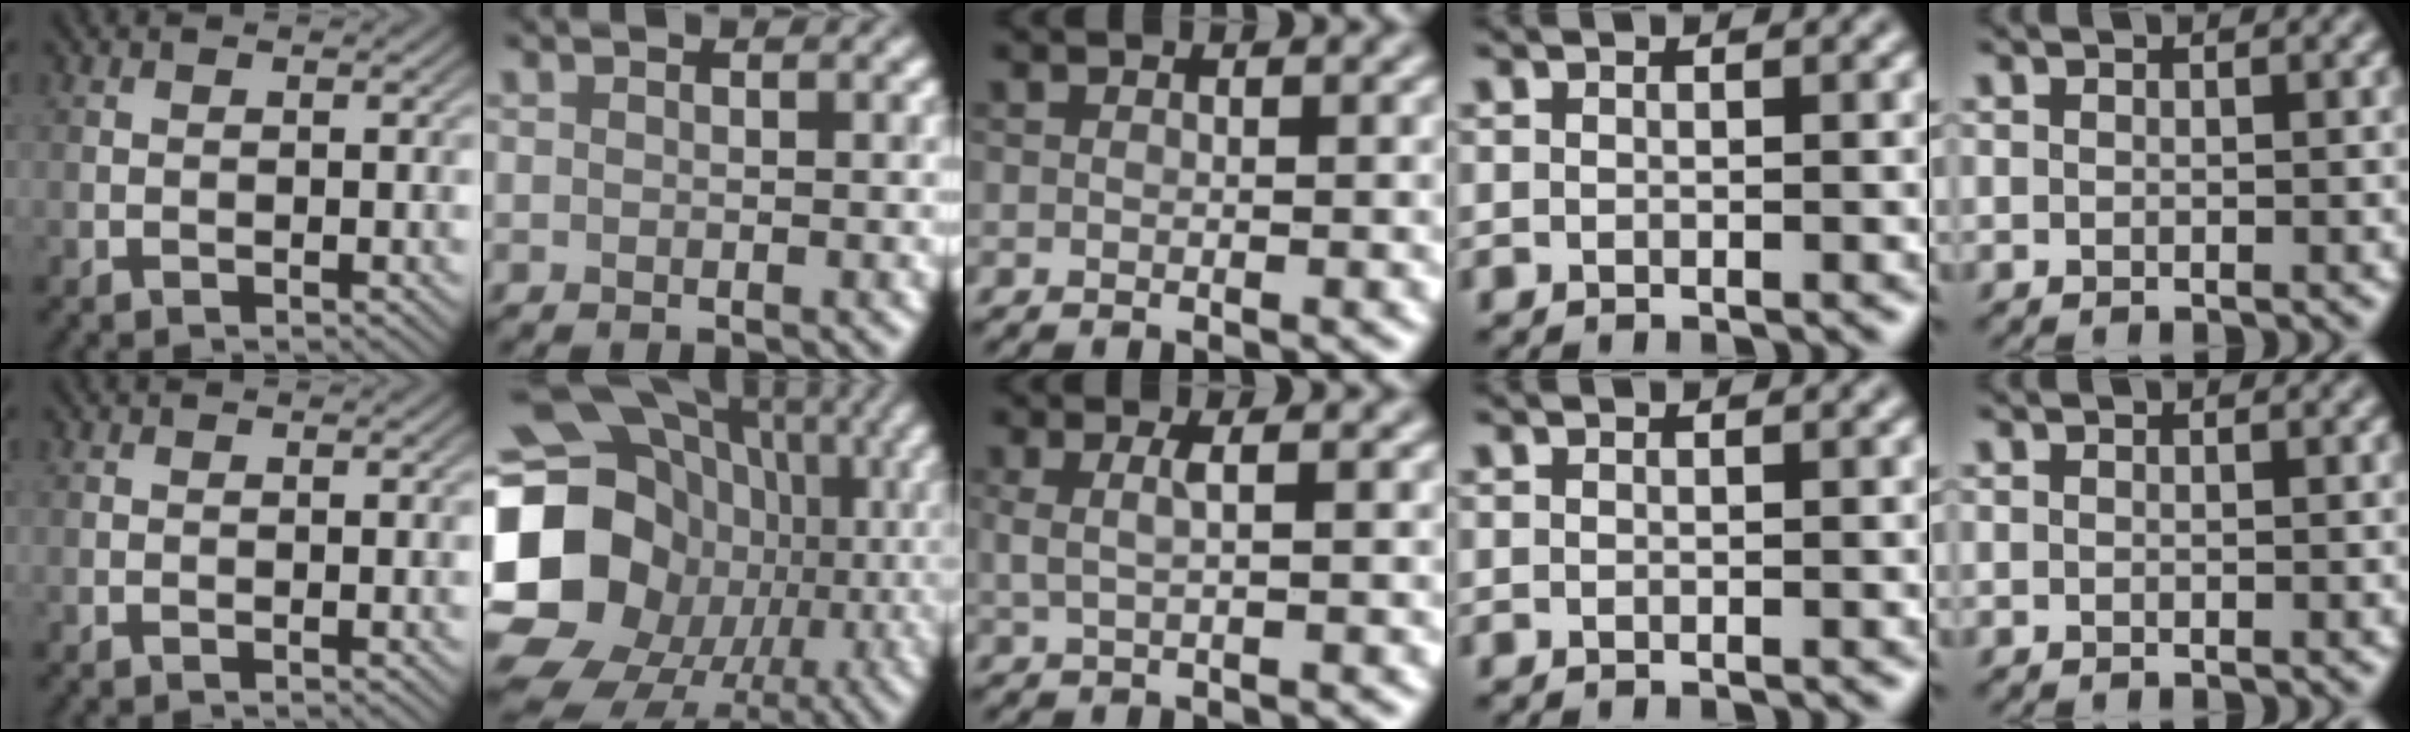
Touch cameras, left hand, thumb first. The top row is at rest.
{"index": {"total": 21.1, "force": [-2.8, 18.4, 10.0], "torque": [-0.194, 0.008, -0.086]}, "middle": {"total": 1.8, "force": [0.3, 0.5, 1.7], "torque": [-0.033, -0.002, 0.004]}}